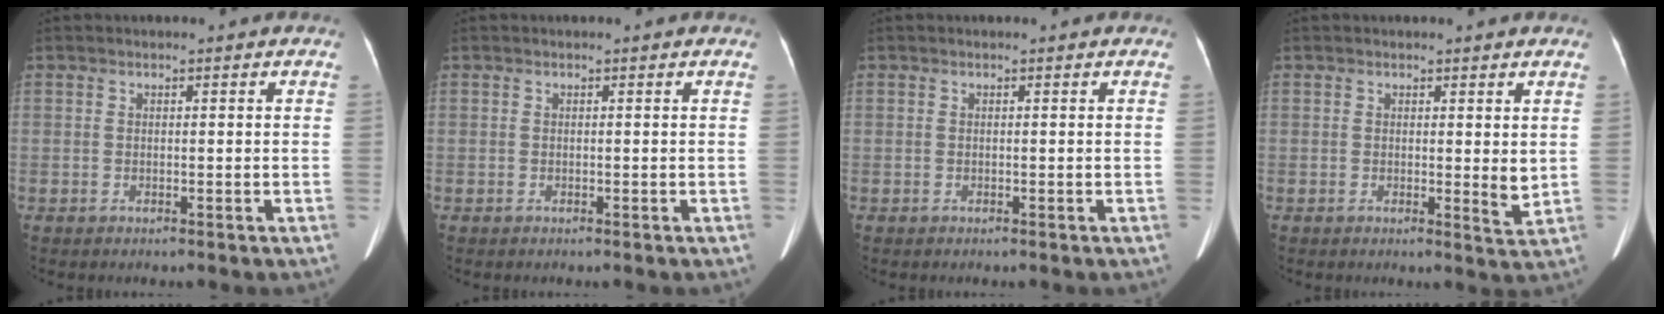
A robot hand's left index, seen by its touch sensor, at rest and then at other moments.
{"total": 0.0}
{"total": 0.0}
{"total": 2.5, "force": [0.6, 0.6, 2.3], "torque": [-0.029, -0.009, 0.007]}